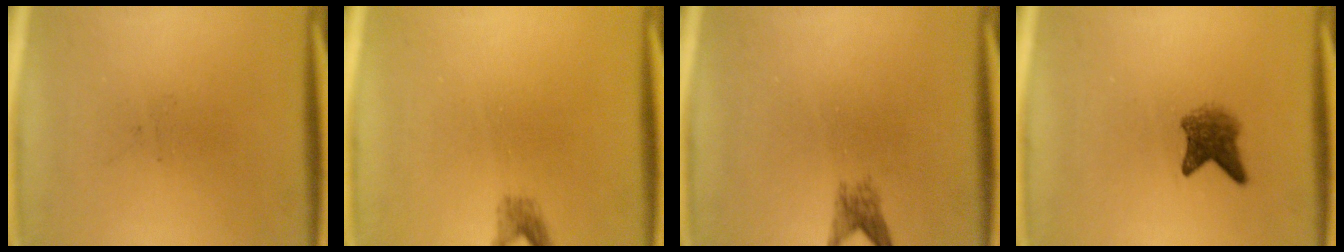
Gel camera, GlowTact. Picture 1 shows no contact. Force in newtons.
{"total": 1.5}
{"total": 1.9}
{"total": 3.6}